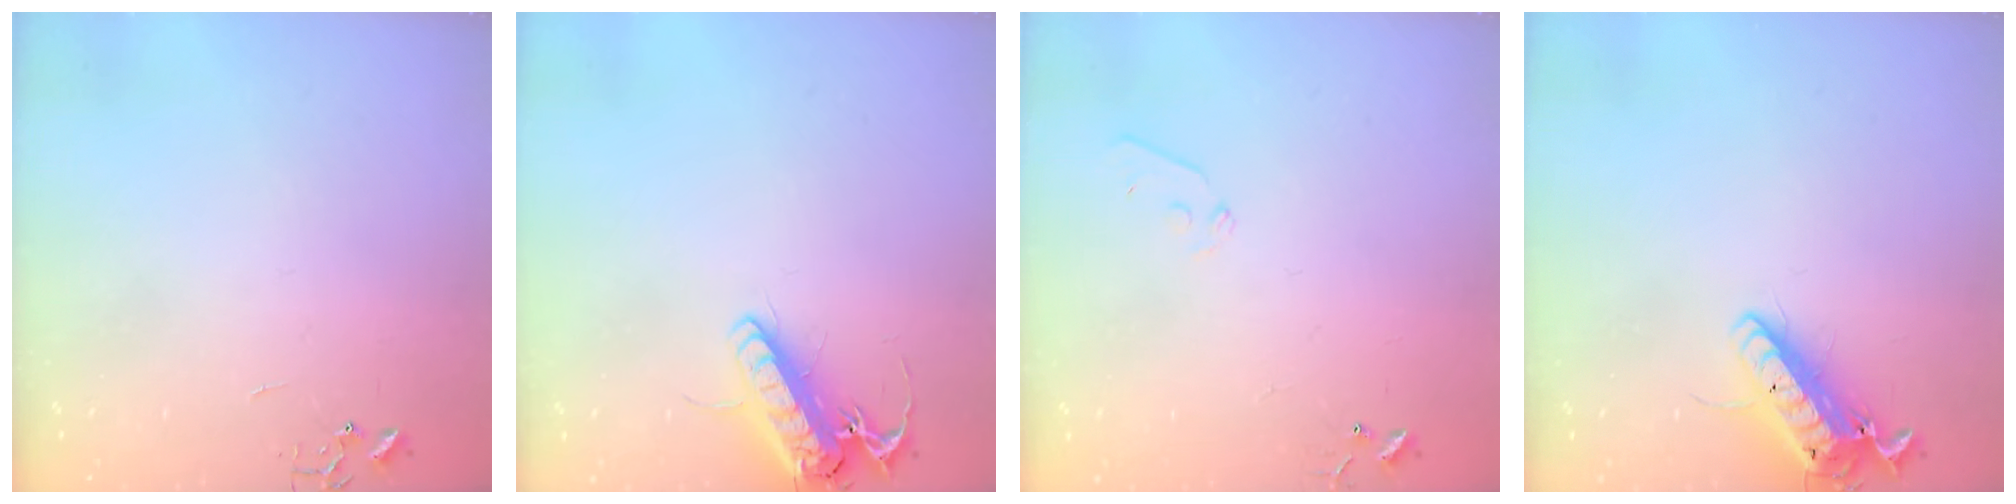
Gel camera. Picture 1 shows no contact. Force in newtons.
{"total": 14.6, "press": 14.4, "slide": 2.6}
{"total": 5.2, "press": 5.2, "slide": 0.5}
{"total": 15.6, "press": 15.4, "slide": 2.8}